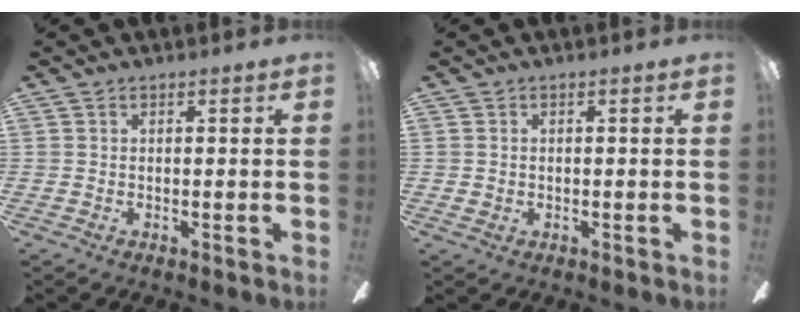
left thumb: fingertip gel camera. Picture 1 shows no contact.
{"total": 0.7, "force": [0.1, 0.7, 0.1], "torque": [-0.001, 0.004, 0.000]}